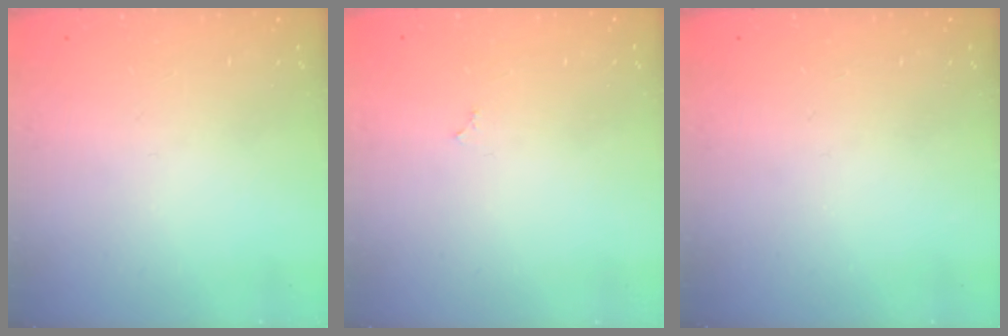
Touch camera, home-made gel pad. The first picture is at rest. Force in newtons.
{"total": 1.8, "press": 1.8, "slide": 0.3}
{"total": 0.0}